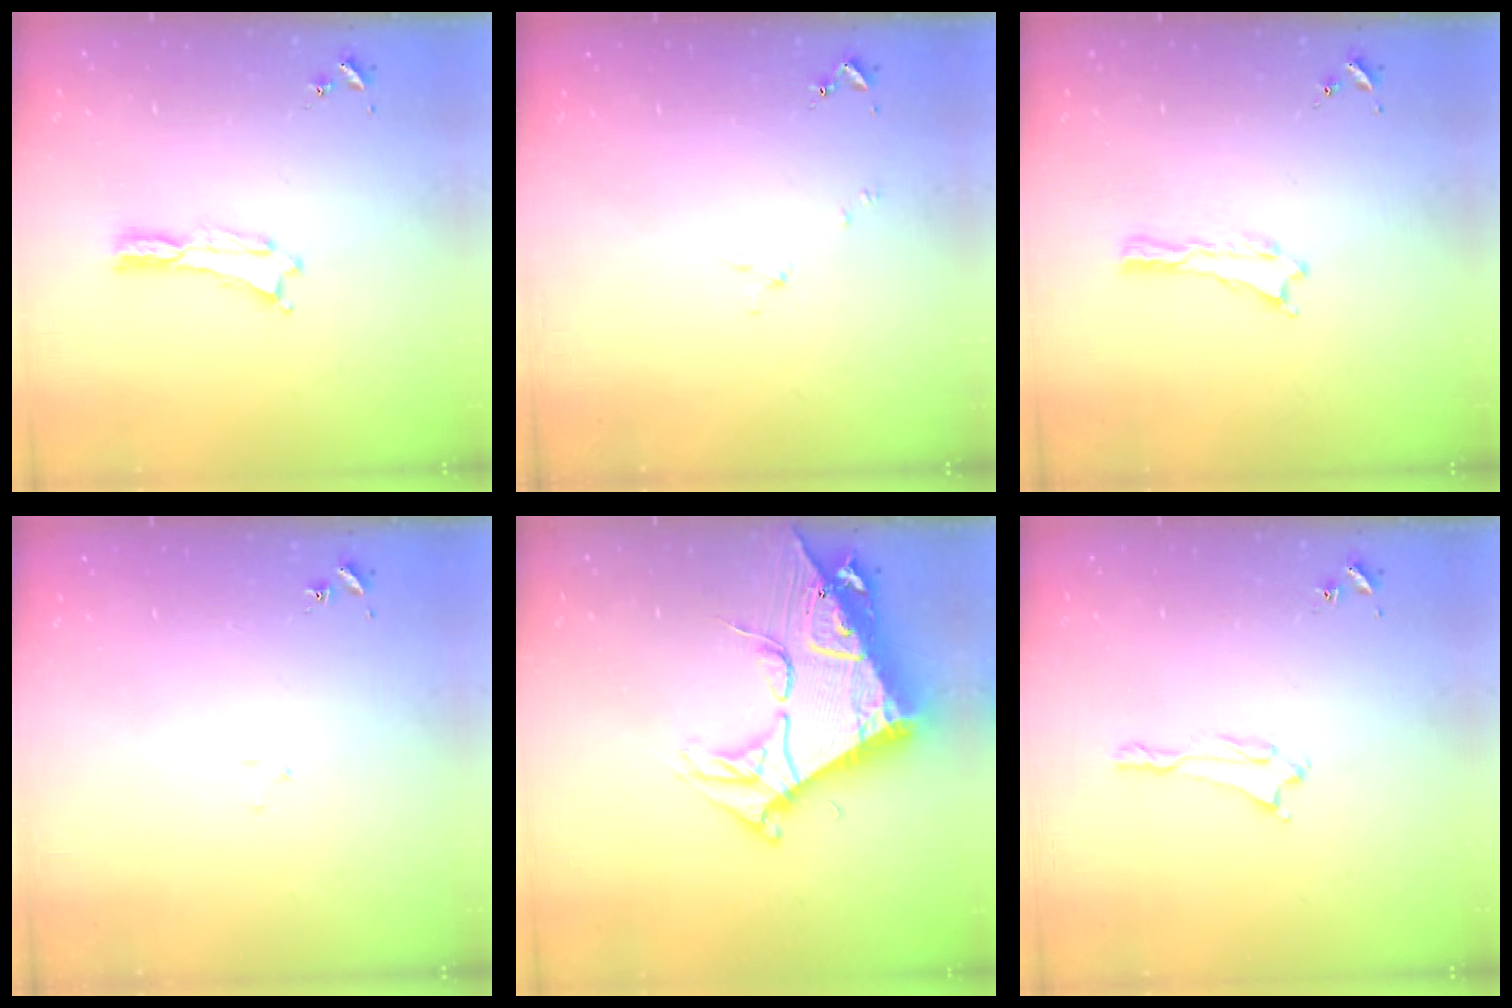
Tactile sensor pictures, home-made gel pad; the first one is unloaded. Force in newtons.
{"total": 1.7, "press": 1.7, "slide": 0.3}
{"total": 0.0}
{"total": 1.6, "press": 1.6, "slide": 0.1}
{"total": 11.1, "press": 11.1, "slide": 1.3}
{"total": 1.3, "press": 1.3, "slide": 0.1}